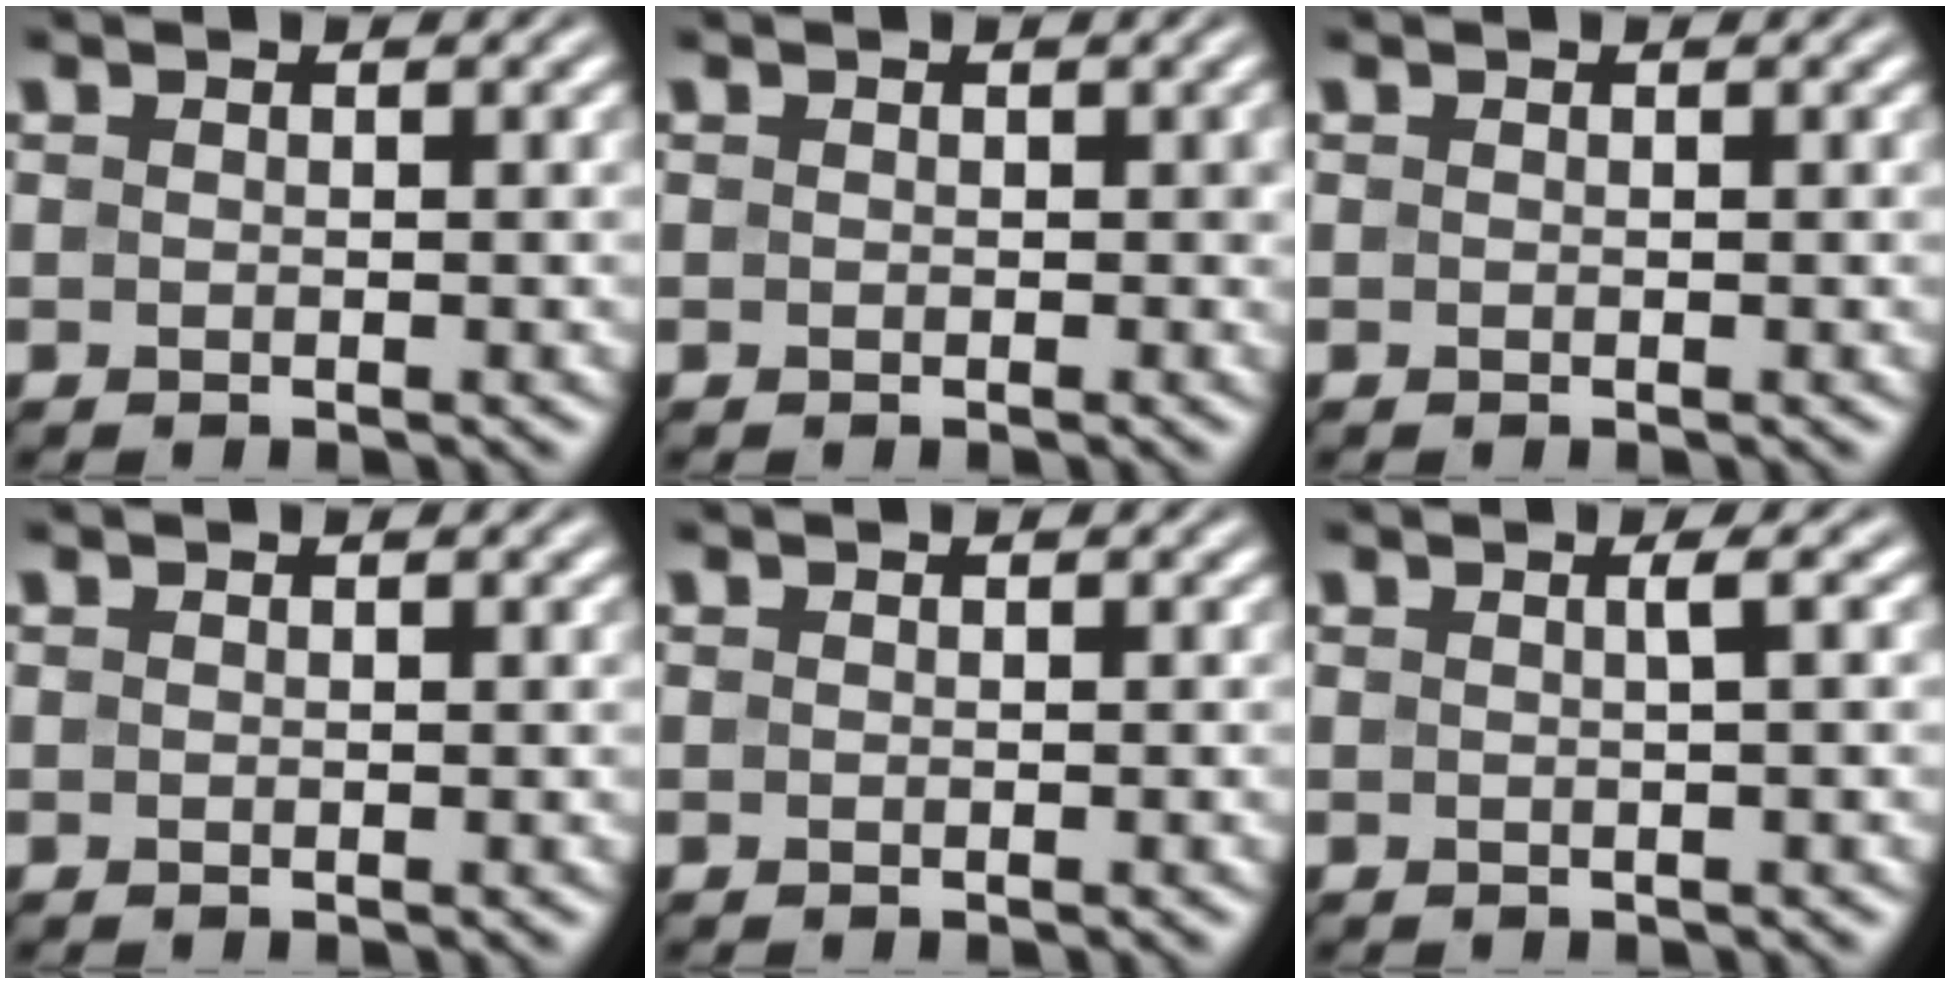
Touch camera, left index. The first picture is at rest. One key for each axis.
{"total": 0.6, "fx": 0.1, "fy": 0.5, "fz": 0.2, "tx": 0.001, "ty": -0.001, "tz": -0.001}
{"total": 0.0}
{"total": 0.0}
{"total": 0.0}
{"total": 1.6, "fx": 0.2, "fy": 0.5, "fz": 1.5, "tx": -0.021, "ty": 0.007, "tz": -0.006}